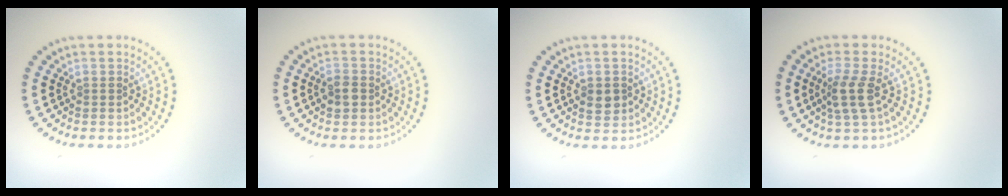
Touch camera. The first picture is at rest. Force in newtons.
{"total": 1.6, "press": 1.5, "slide": 0.3}
{"total": 1.6, "press": 1.6, "slide": 0.2}
{"total": 2.4, "press": 1.9, "slide": 1.5}